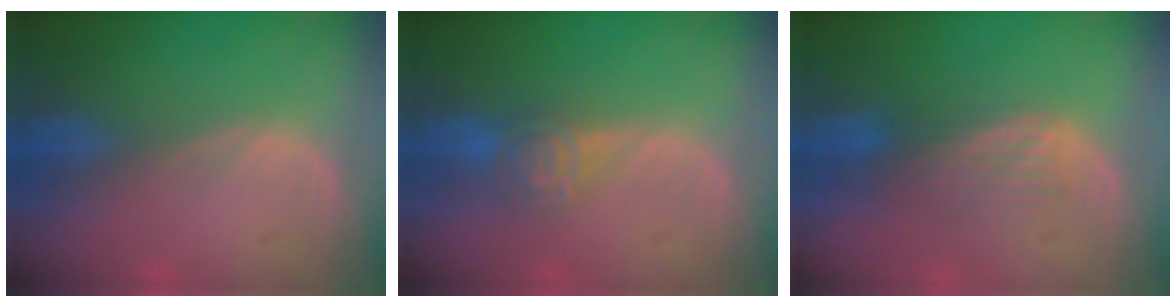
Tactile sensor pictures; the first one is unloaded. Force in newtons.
{"total": 4.4, "press": 4.4, "slide": 0.4}
{"total": 4.3, "press": 3.6, "slide": 2.4}